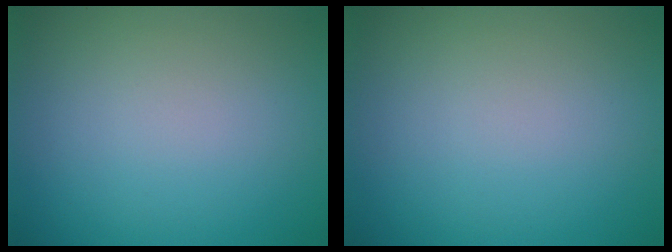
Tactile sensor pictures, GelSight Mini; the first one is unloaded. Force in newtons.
{"total": 0.0}